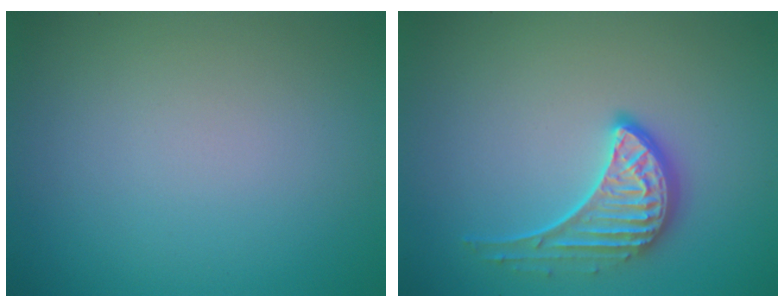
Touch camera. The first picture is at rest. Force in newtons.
{"total": 3.5, "press": 3.0, "slide": 1.8}